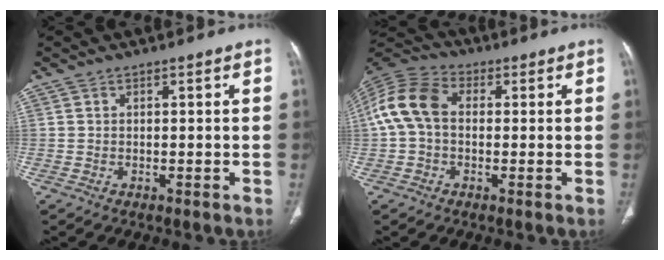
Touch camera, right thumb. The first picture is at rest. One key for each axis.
{"total": 10.7, "fx": 0.7, "fy": 7.6, "fz": 7.5, "tx": -0.157, "ty": 0.033, "tz": 0.003}